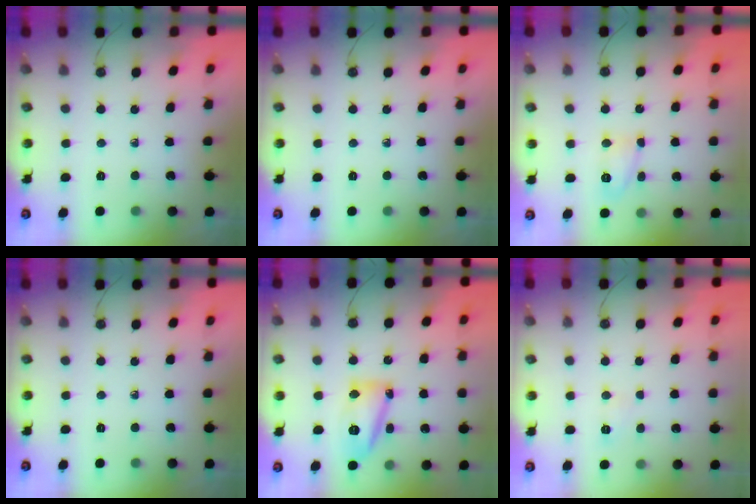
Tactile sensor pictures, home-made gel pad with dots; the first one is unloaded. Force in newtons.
{"total": 0.0}
{"total": 7.3, "press": 7.3, "slide": 0.5}
{"total": 0.0}
{"total": 17.7, "press": 14.4, "slide": 10.2}
{"total": 4.7, "press": 4.7, "slide": 0.6}